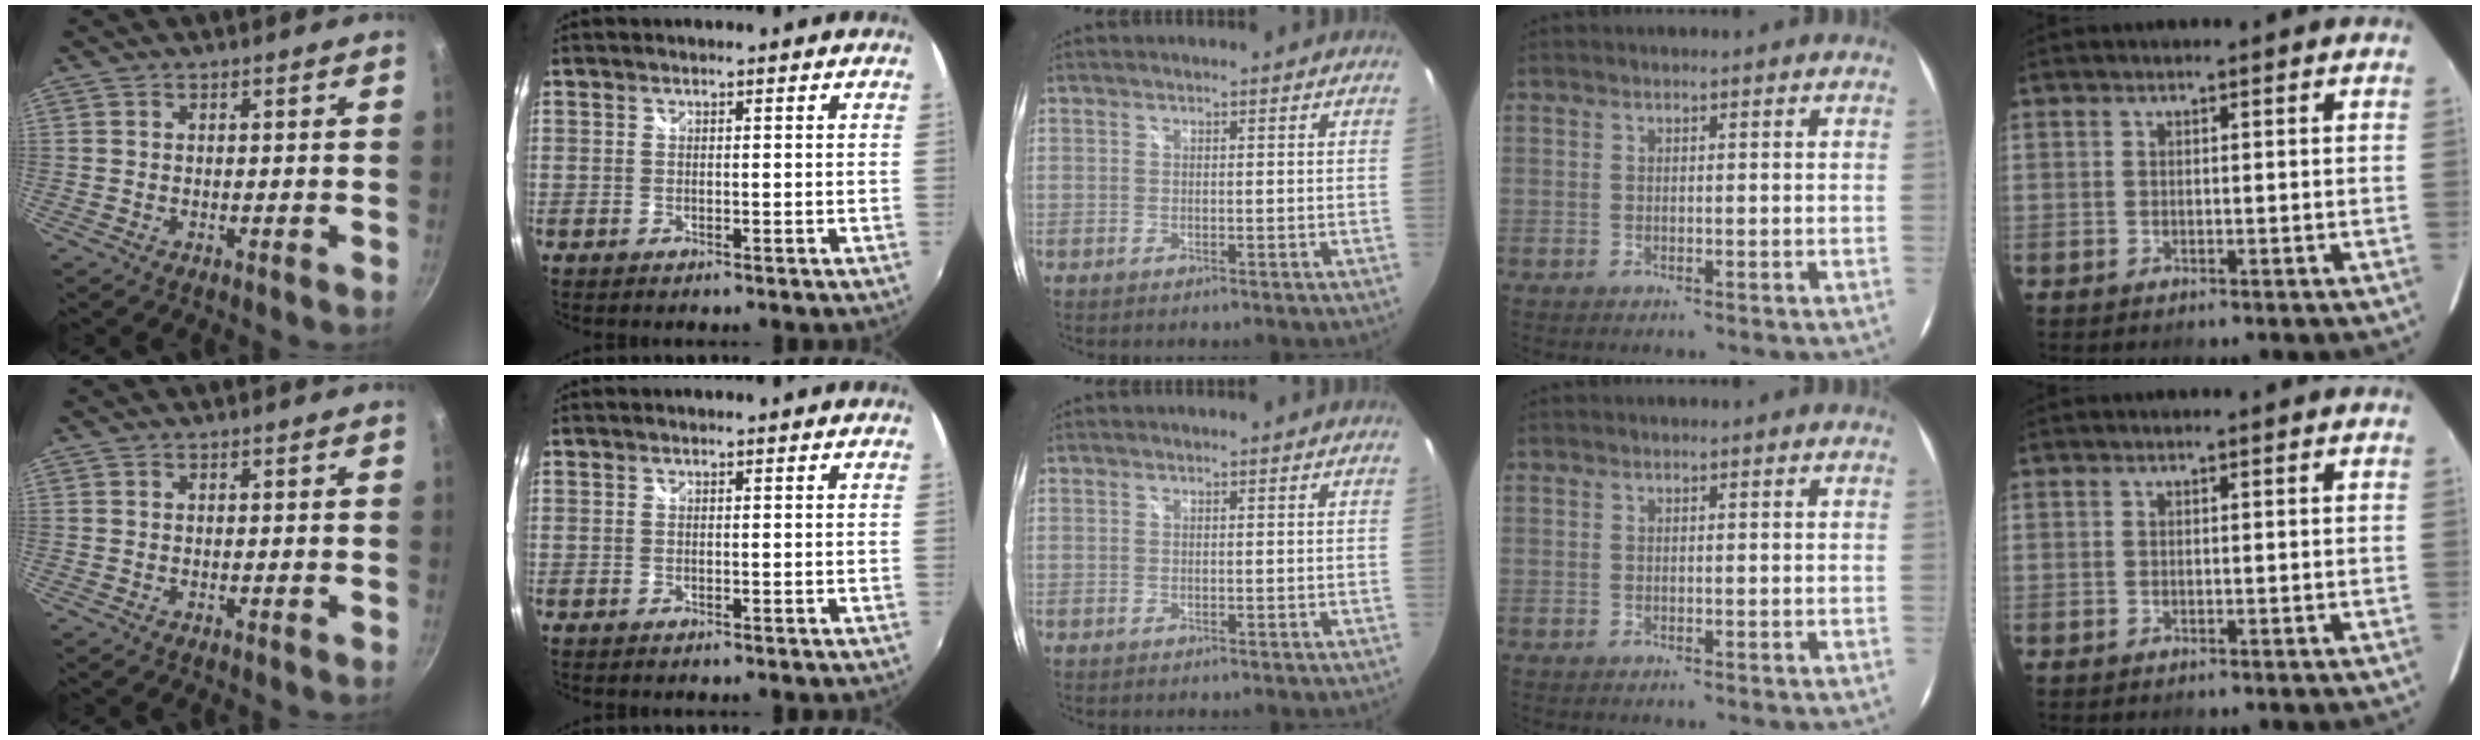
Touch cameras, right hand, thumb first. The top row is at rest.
{}